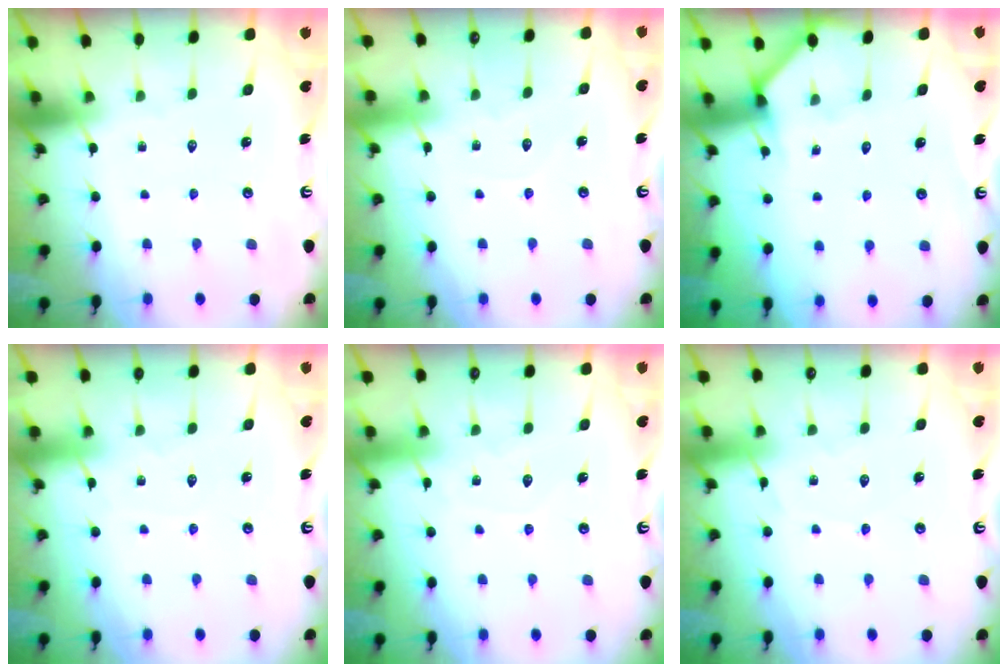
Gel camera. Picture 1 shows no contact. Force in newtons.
{"total": 2.9, "press": 2.9, "slide": 0.2}
{"total": 2.5, "press": 2.5, "slide": 0.1}
{"total": 2.9, "press": 2.9, "slide": 0.3}
{"total": 5.4, "press": 5.4, "slide": 0.5}
{"total": 2.6, "press": 2.5, "slide": 0.3}